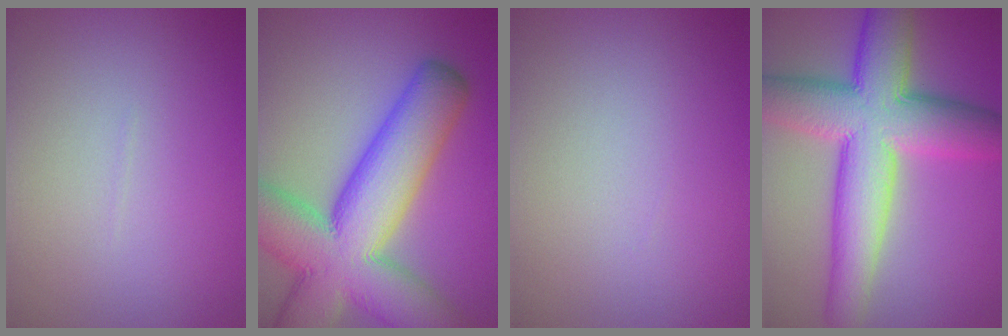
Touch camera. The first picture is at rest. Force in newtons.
{"total": 14.5, "press": 14.4, "slide": 0.8}
{"total": 0.0}
{"total": 11.4, "press": 11.4, "slide": 0.3}